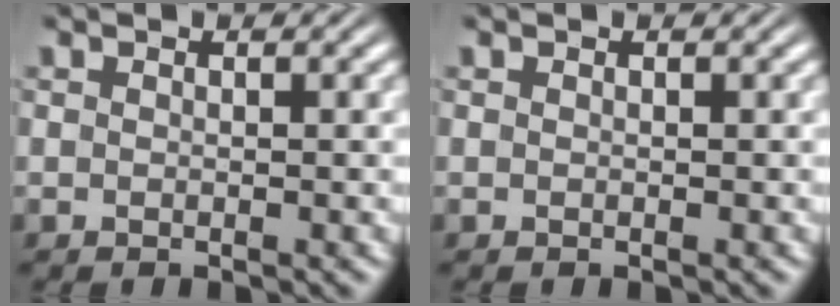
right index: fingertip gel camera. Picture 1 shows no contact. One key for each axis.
{"total": 0.0}